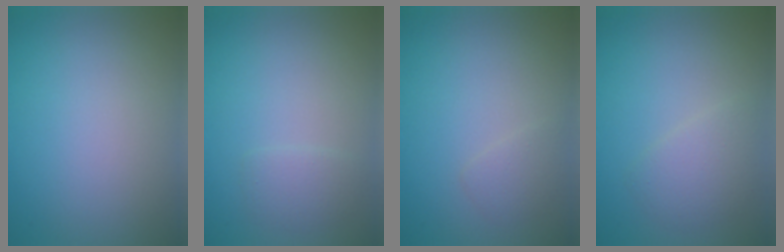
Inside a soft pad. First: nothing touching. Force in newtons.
{"total": 1.5, "press": 1.5, "slide": 0.0}
{"total": 1.2, "press": 1.2, "slide": 0.1}
{"total": 2.4, "press": 2.4, "slide": 0.2}